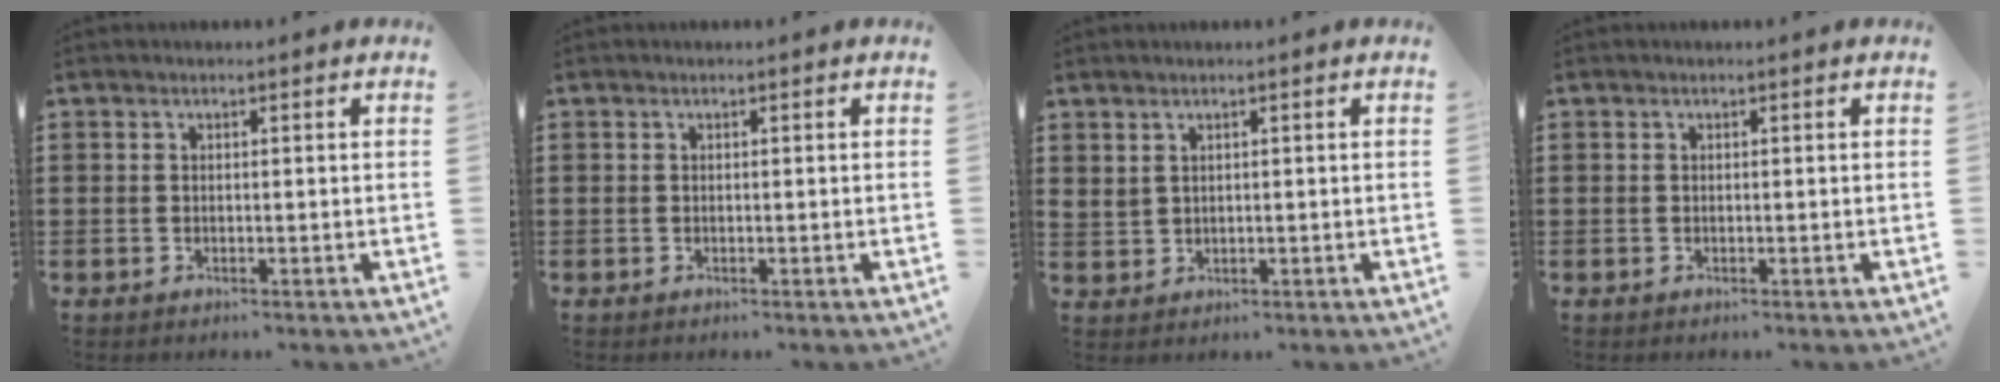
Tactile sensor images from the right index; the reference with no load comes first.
{"total": 0.0}
{"total": 1.5, "force": [1.2, 0.8, 0.5], "torque": [-0.012, 0.001, 0.023]}
{"total": 0.0}